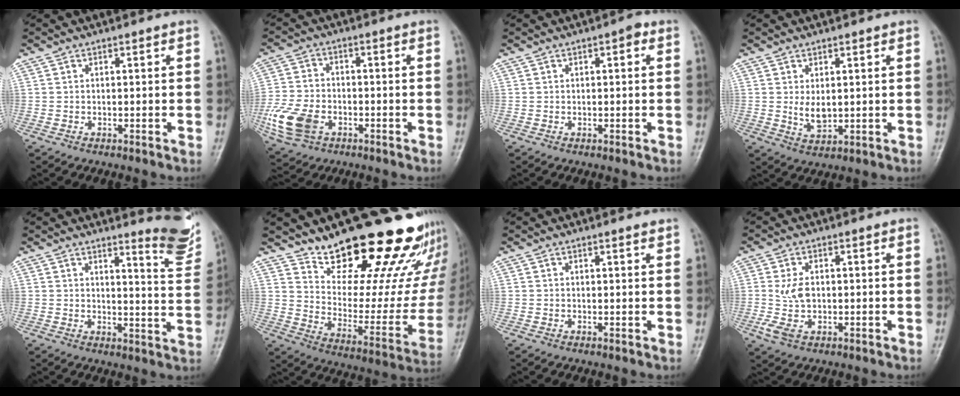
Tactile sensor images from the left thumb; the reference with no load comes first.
{"total": 11.2, "force": [-3.8, 7.7, 7.1], "torque": [-0.152, 0.005, -0.073]}
{"total": 1.3, "force": [0.4, 0.7, 1.0], "torque": [-0.008, 0.003, 0.000]}
{"total": 3.8, "force": [0.8, 2.3, 2.9], "torque": [-0.044, -0.014, 0.022]}
{"total": 8.7, "force": [7.1, 1.2, 4.9], "torque": [-0.047, -0.068, 0.078]}
{"total": 28.0, "force": [22.7, 9.5, 13.3], "torque": [-0.155, -0.162, 0.314]}
{"total": 0.8, "force": [0.7, 0.0, 0.4], "torque": [-0.007, -0.004, 0.010]}
{"total": 4.9, "force": [-0.2, 3.1, 3.8], "torque": [-0.079, 0.002, -0.001]}